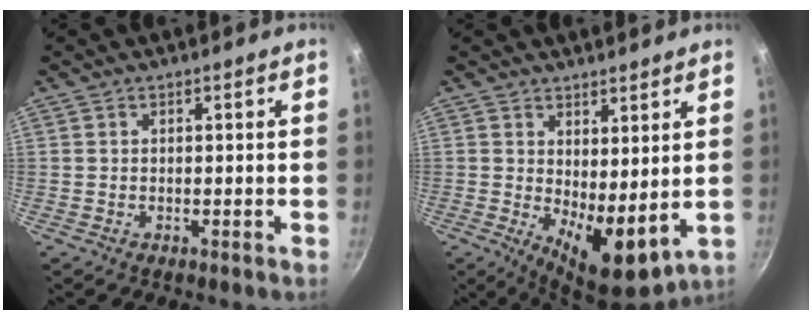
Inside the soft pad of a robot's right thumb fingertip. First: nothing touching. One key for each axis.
{"total": 9.3, "fx": 1.7, "fy": 4.1, "fz": 8.2, "tx": -0.109, "ty": -0.036, "tz": 0.036}